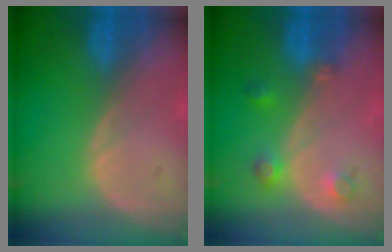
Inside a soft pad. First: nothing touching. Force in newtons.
{"total": 3.4, "press": 3.1, "slide": 1.5}